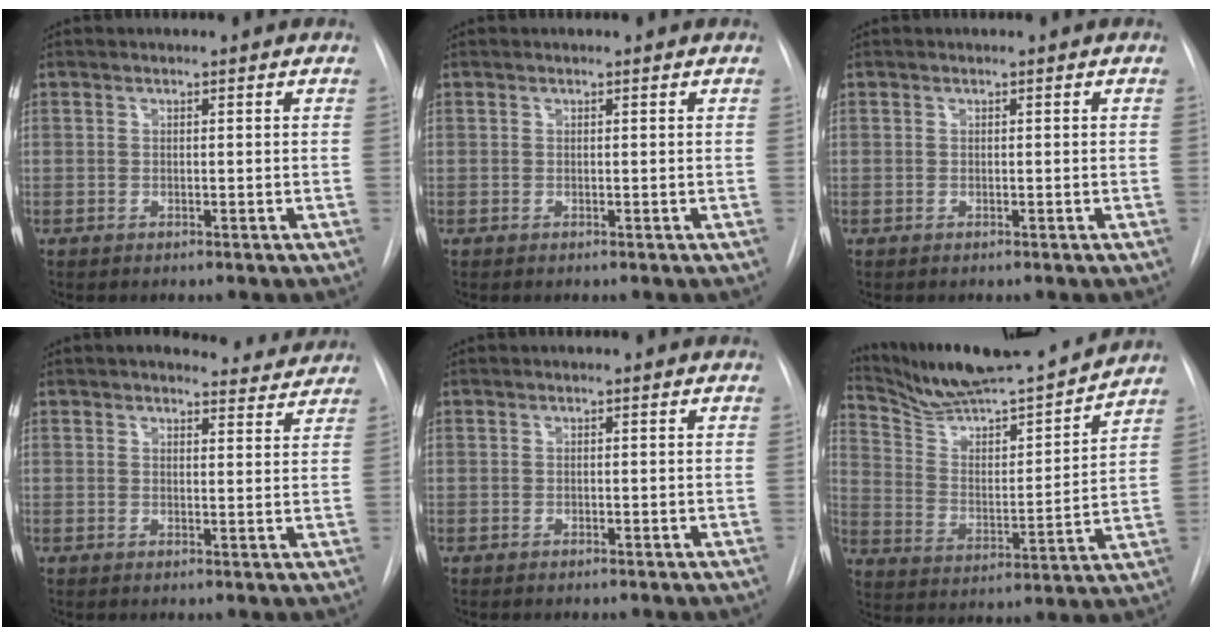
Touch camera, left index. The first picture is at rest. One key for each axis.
{"total": 0.6, "fx": 0.6, "fy": 0.2, "fz": 0.1, "tx": -0.006, "ty": 0.012, "tz": 0.008}
{"total": 0.0}
{"total": 6.0, "fx": 5.8, "fy": 1.6, "fz": 0.6, "tx": 0.008, "ty": -0.008, "tz": 0.052}
{"total": 0.0}
{"total": 18.5, "fx": 17.4, "fy": 0.8, "fz": 6.2, "tx": -0.111, "ty": -0.018, "tz": 0.281}